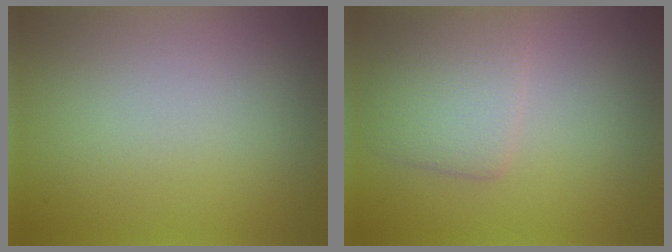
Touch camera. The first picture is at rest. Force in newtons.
{"total": 3.8, "press": 3.7, "slide": 0.3}